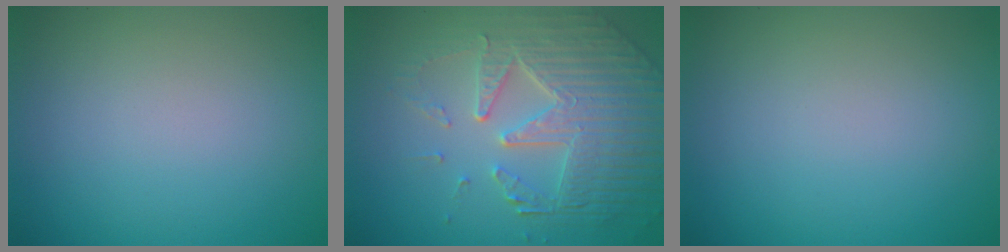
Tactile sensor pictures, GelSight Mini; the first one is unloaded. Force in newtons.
{"total": 7.4, "press": 5.4, "slide": 5.0}
{"total": 0.0}